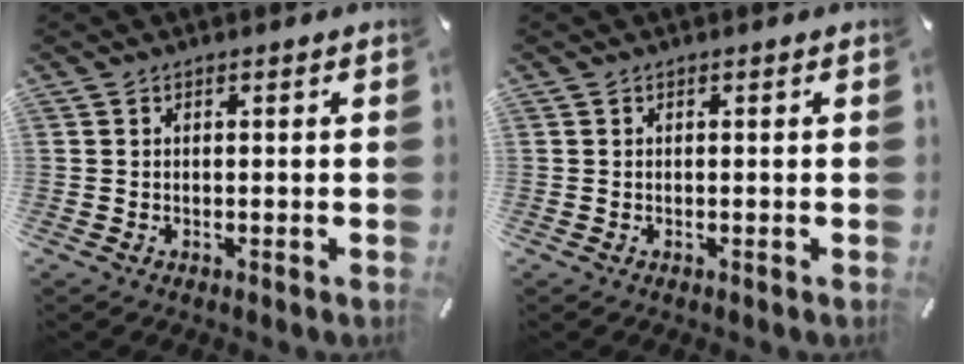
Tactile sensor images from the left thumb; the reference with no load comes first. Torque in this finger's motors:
{"motor_torque": [0.00, 0.00, 0.00, 0.00, 0.00]}